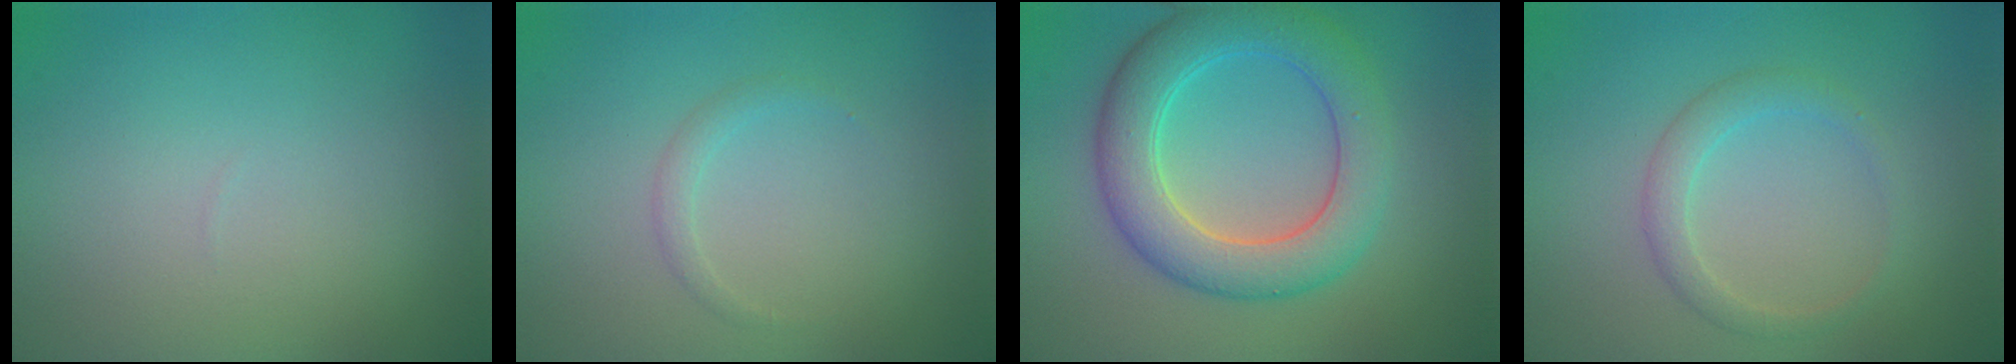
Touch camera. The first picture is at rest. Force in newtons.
{"total": 0.9, "press": 0.9, "slide": 0.0}
{"total": 6.5, "press": 6.5, "slide": 0.1}
{"total": 2.0, "press": 2.0, "slide": 0.1}